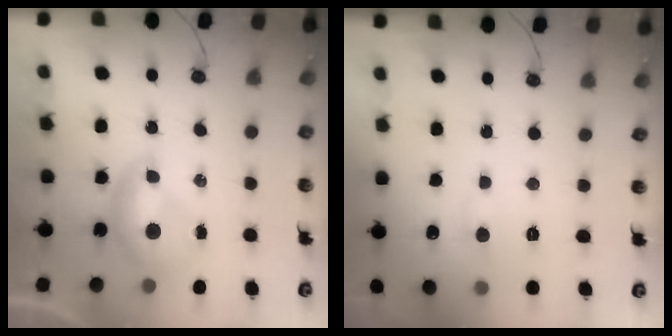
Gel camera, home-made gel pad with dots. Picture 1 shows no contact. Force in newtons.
{"total": 1.1, "press": 1.0, "slide": 0.4}